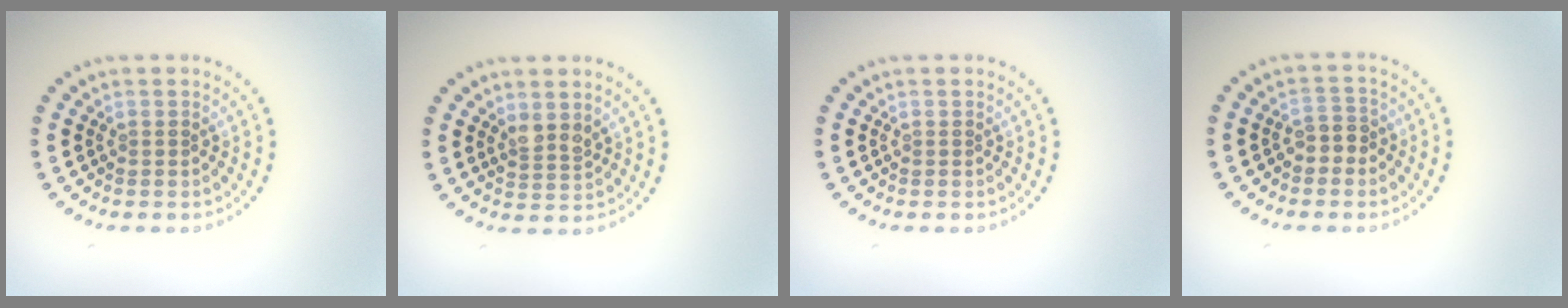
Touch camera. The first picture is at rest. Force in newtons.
{"total": 1.8, "press": 1.5, "slide": 1.0}
{"total": 0.0}
{"total": 1.9, "press": 1.6, "slide": 1.0}